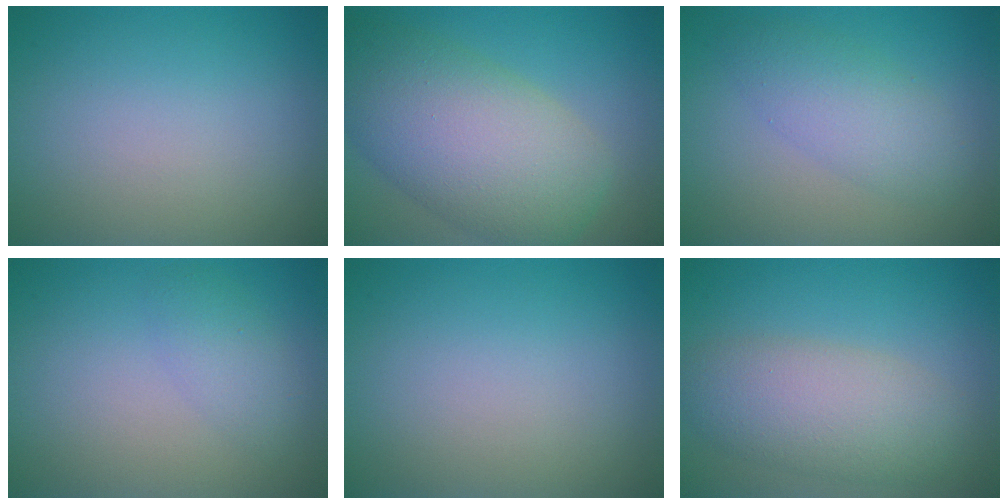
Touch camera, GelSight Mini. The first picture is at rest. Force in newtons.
{"total": 10.0, "press": 10.0, "slide": 0.4}
{"total": 3.6, "press": 3.6, "slide": 0.1}
{"total": 2.0, "press": 2.0, "slide": 0.2}
{"total": 0.0}
{"total": 5.7, "press": 5.7, "slide": 0.5}